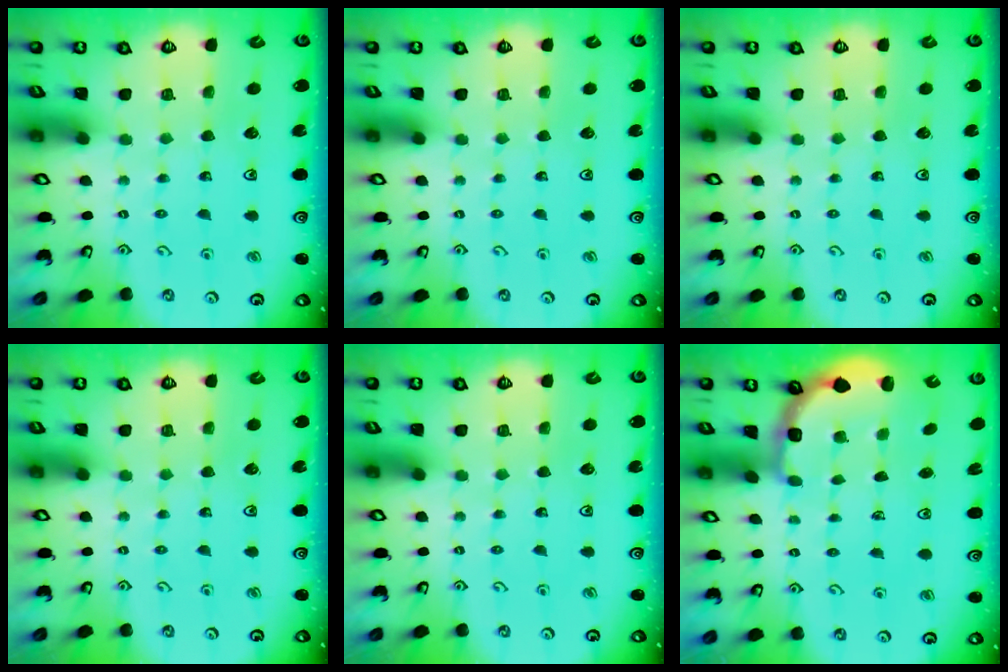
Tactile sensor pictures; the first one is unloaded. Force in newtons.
{"total": 0.0}
{"total": 0.0}
{"total": 0.0}
{"total": 0.0}
{"total": 2.8, "press": 2.3, "slide": 1.7}